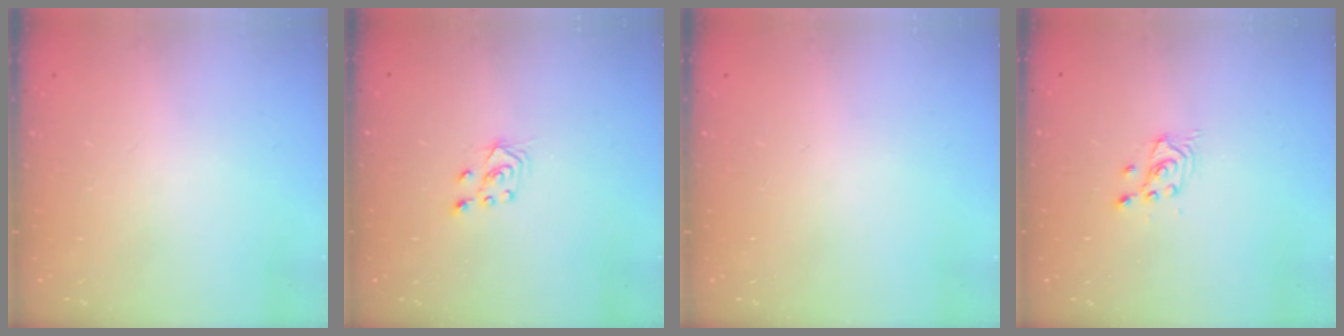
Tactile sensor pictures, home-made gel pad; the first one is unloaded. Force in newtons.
{"total": 4.3, "press": 4.3, "slide": 0.6}
{"total": 0.0}
{"total": 2.6, "press": 2.5, "slide": 0.3}